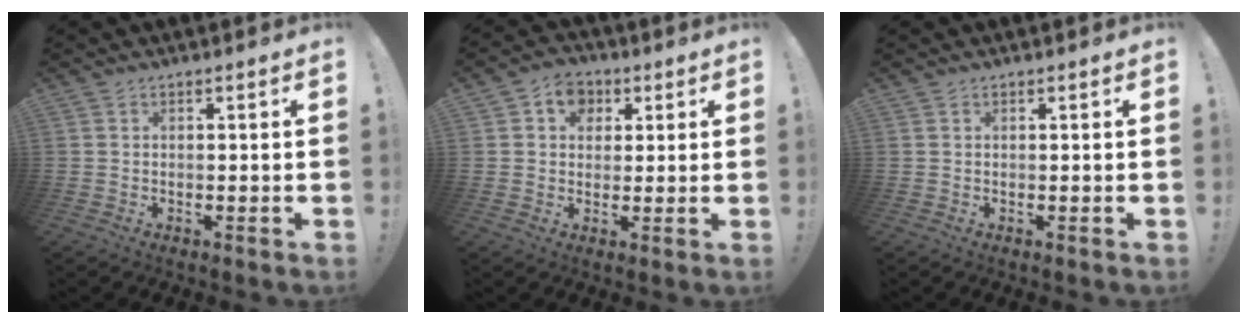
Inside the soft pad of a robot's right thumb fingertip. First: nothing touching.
{"total": 7.6, "force": [2.5, 6.6, 3.0], "torque": [-0.036, -0.006, 0.048]}
{"total": 0.0}